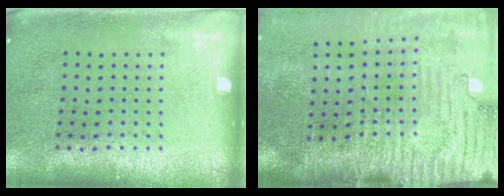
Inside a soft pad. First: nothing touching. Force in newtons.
{"total": 4.8, "press": 4.0, "slide": 2.6}